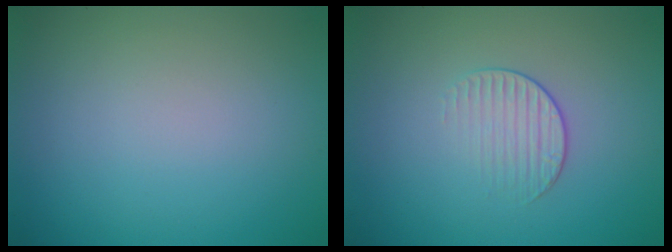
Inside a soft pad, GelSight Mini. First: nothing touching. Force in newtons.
{"total": 1.7, "press": 1.0, "slide": 1.4}